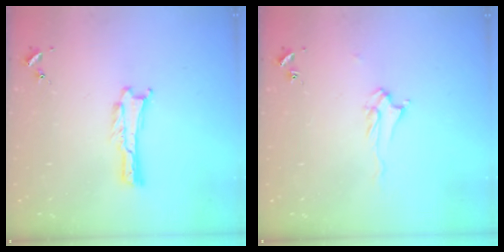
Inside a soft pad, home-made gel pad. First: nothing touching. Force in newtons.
{"total": 2.5, "press": 2.4, "slide": 0.4}